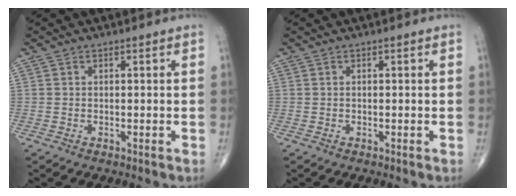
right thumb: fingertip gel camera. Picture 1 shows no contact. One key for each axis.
{"total": 0.0}